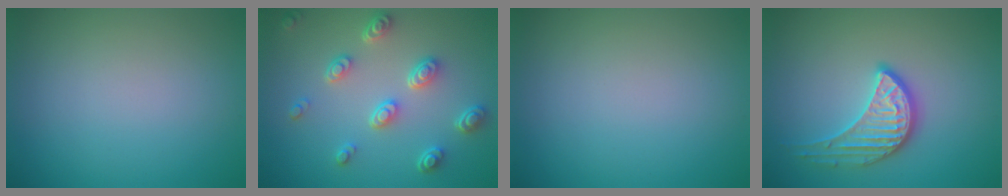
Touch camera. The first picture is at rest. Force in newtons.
{"total": 4.5, "press": 3.4, "slide": 2.9}
{"total": 0.0}
{"total": 3.3, "press": 3.1, "slide": 1.2}